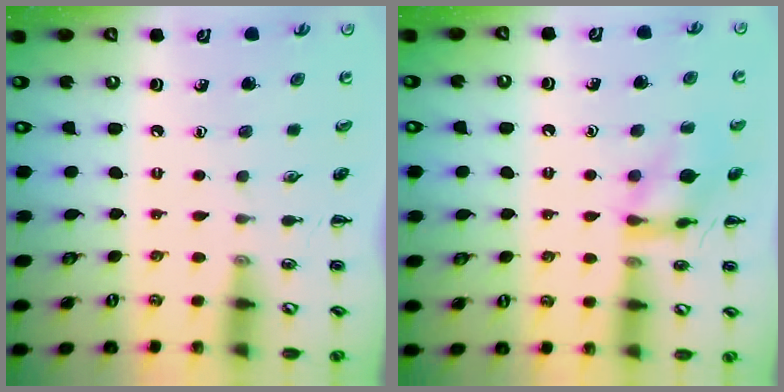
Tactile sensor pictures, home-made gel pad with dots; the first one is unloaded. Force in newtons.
{"total": 12.8, "press": 12.8, "slide": 1.0}